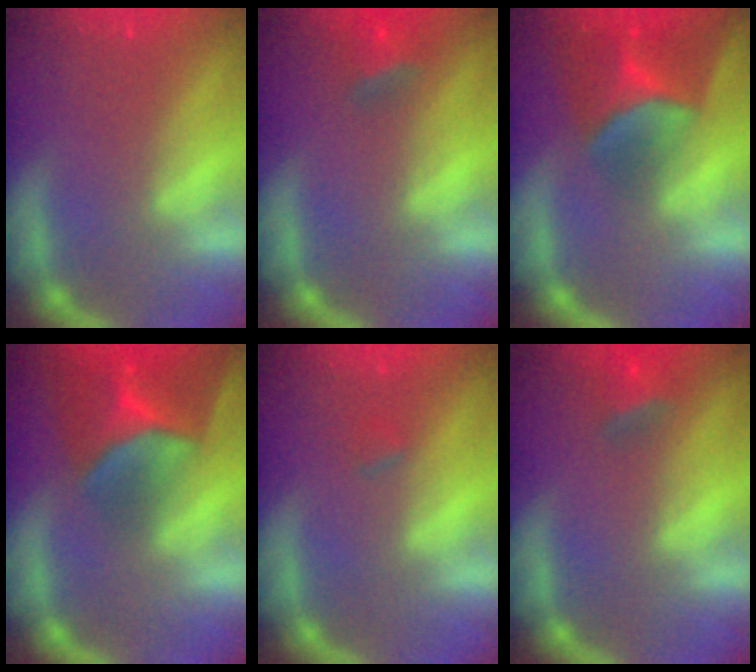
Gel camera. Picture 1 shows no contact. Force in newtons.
{"total": 2.9}
{"total": 8.4}
{"total": 9.9}
{"total": 0.9}
{"total": 2.9}